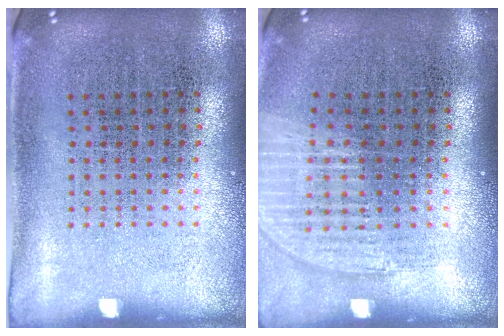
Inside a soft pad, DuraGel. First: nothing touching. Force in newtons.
{"total": 1.2, "press": 1.2, "slide": 0.3}